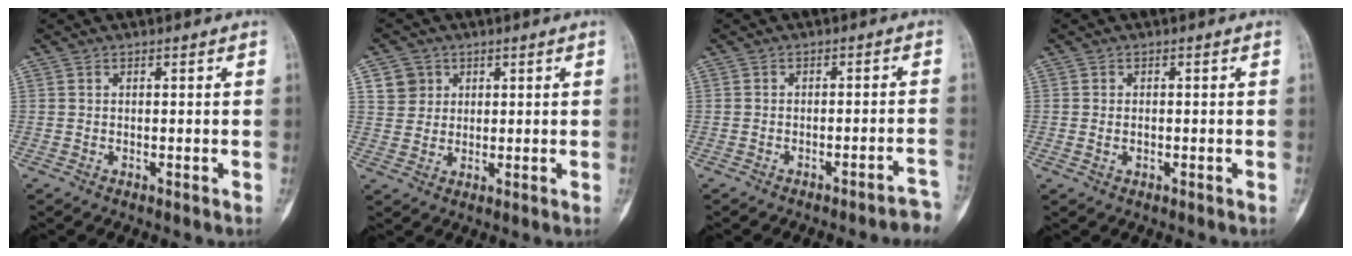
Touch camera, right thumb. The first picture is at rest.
{"total": 4.6, "force": [2.0, 4.1, 0.8], "torque": [0.008, -0.006, 0.037]}
{"total": 5.1, "force": [-4.5, 0.2, 2.2], "torque": [-0.014, 0.045, -0.053]}
{"total": 1.2, "force": [-0.1, 0.9, 0.8], "torque": [-0.016, 0.006, 0.002]}